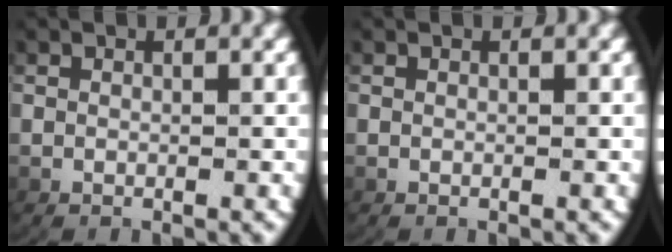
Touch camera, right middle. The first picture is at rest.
{"total": 0.0}